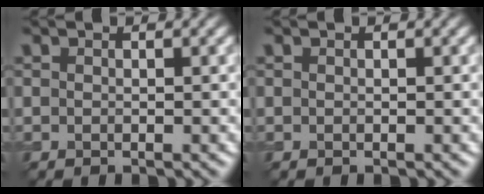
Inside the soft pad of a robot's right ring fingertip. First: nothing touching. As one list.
[{"total": 0.0}]